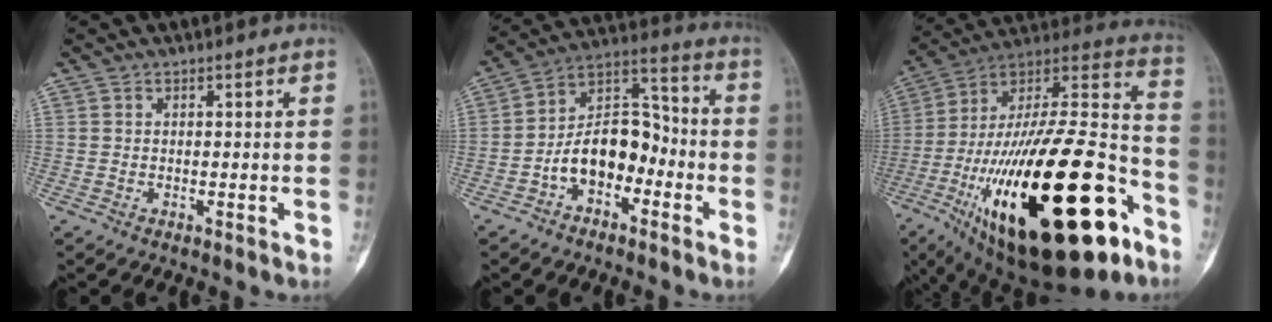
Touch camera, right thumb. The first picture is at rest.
{"total": 12.5, "force": [-4.4, 8.0, 8.6], "torque": [-0.120, 0.062, -0.085]}
{"total": 44.1, "force": [-17.8, 16.5, 36.9], "torque": [-0.615, 0.050, -0.279]}